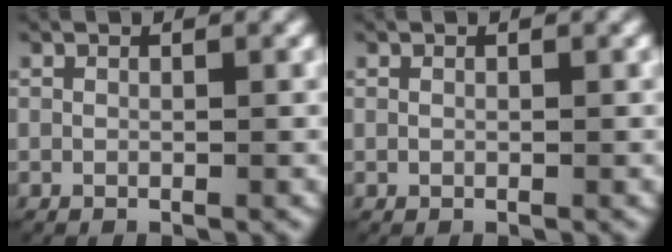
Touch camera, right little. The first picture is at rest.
{"total": 0.0}